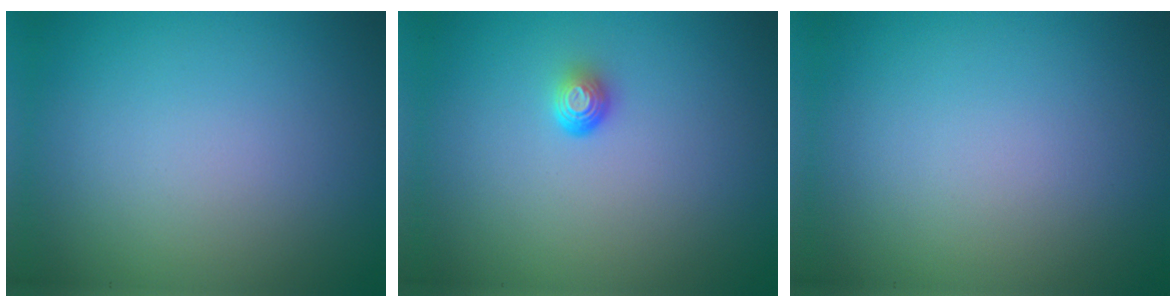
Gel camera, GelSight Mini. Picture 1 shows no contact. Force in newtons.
{"total": 1.5, "press": 1.0, "slide": 1.1}
{"total": 0.0}